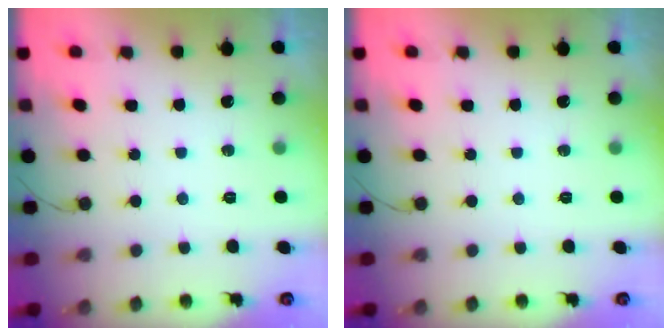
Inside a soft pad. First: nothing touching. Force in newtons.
{"total": 0.0}